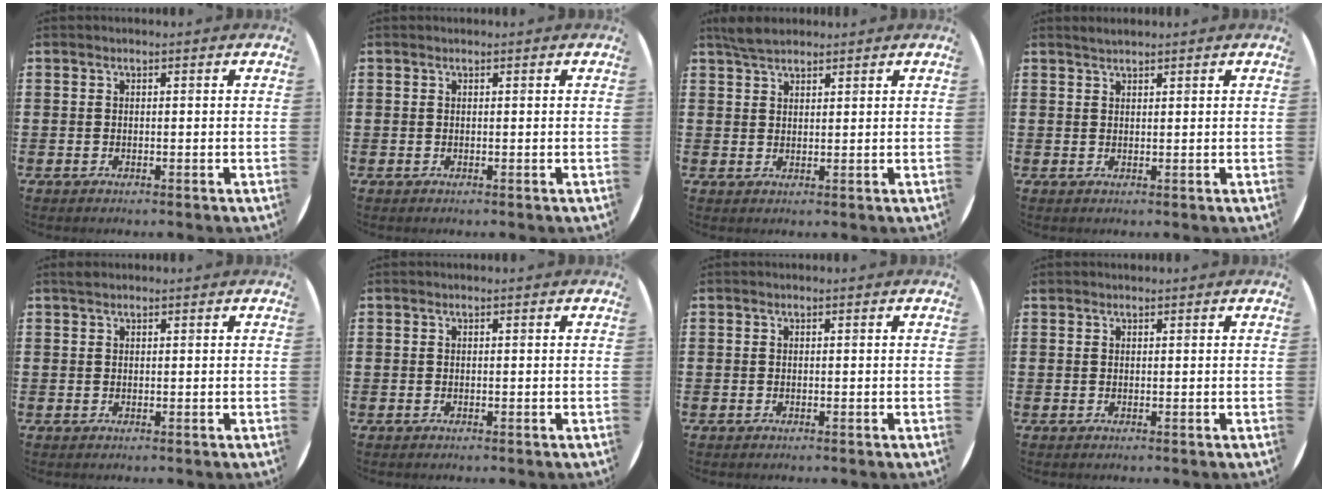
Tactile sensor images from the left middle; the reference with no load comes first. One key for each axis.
{"total": 0.0}
{"total": 3.7, "fx": 3.2, "fy": 1.3, "fz": 1.3, "tx": -0.024, "ty": -0.001, "tz": 0.059}
{"total": 1.2, "fx": 1.1, "fy": 0.0, "fz": 0.3, "tx": -0.005, "ty": 0.002, "tz": 0.021}
{"total": 0.7, "fx": 0.6, "fy": 0.3, "fz": 0.1, "tx": 0.004, "ty": -0.001, "tz": 0.010}
{"total": 0.0}
{"total": 0.0}
{"total": 0.0}